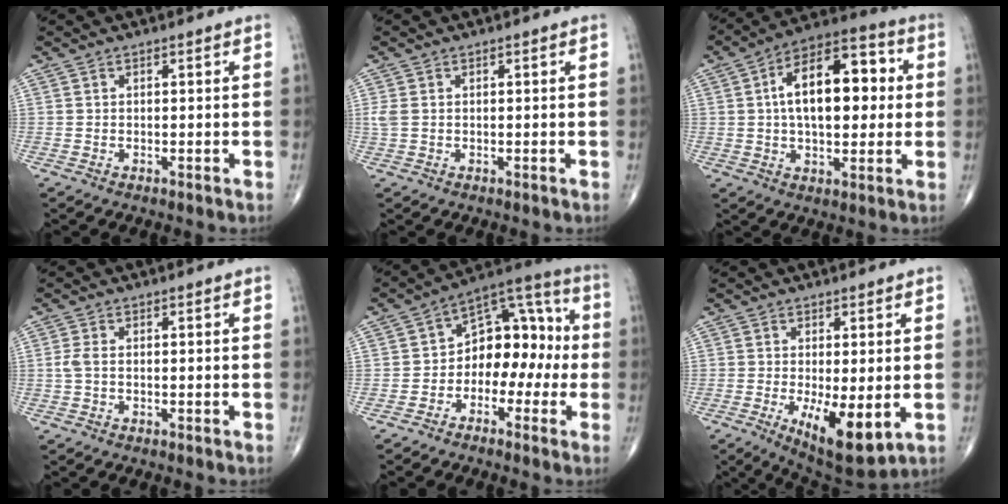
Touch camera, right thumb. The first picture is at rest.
{"total": 1.8, "force": [0.2, 1.2, 1.3], "torque": [-0.046, 0.005, 0.007]}
{"total": 17.7, "force": [2.4, 9.2, 15.0], "torque": [-0.214, 0.025, 0.031]}
{"total": 1.8, "force": [-0.1, 0.8, 1.6], "torque": [-0.042, -0.003, -0.003]}
{"total": 12.8, "force": [-1.8, 8.6, 9.3], "torque": [-0.090, 0.054, -0.044]}
{"total": 10.4, "force": [-2.4, 3.7, 9.4], "torque": [-0.146, -0.025, -0.026]}